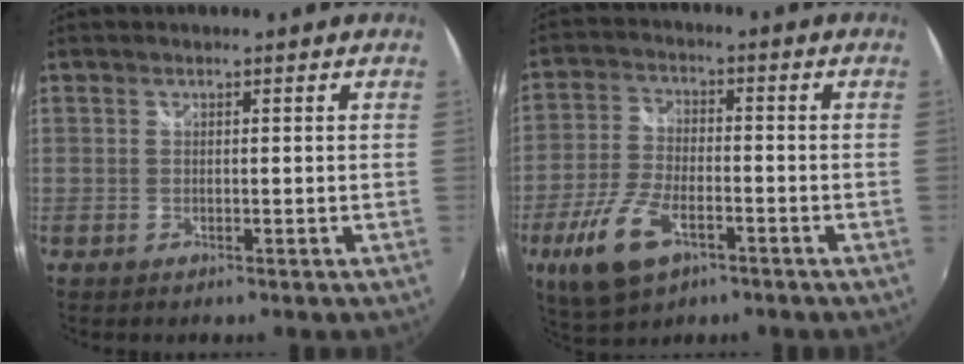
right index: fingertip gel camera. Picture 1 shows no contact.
{"total": 12.2, "force": [-6.1, 5.9, 8.7], "torque": [-0.195, -0.014, -0.111]}